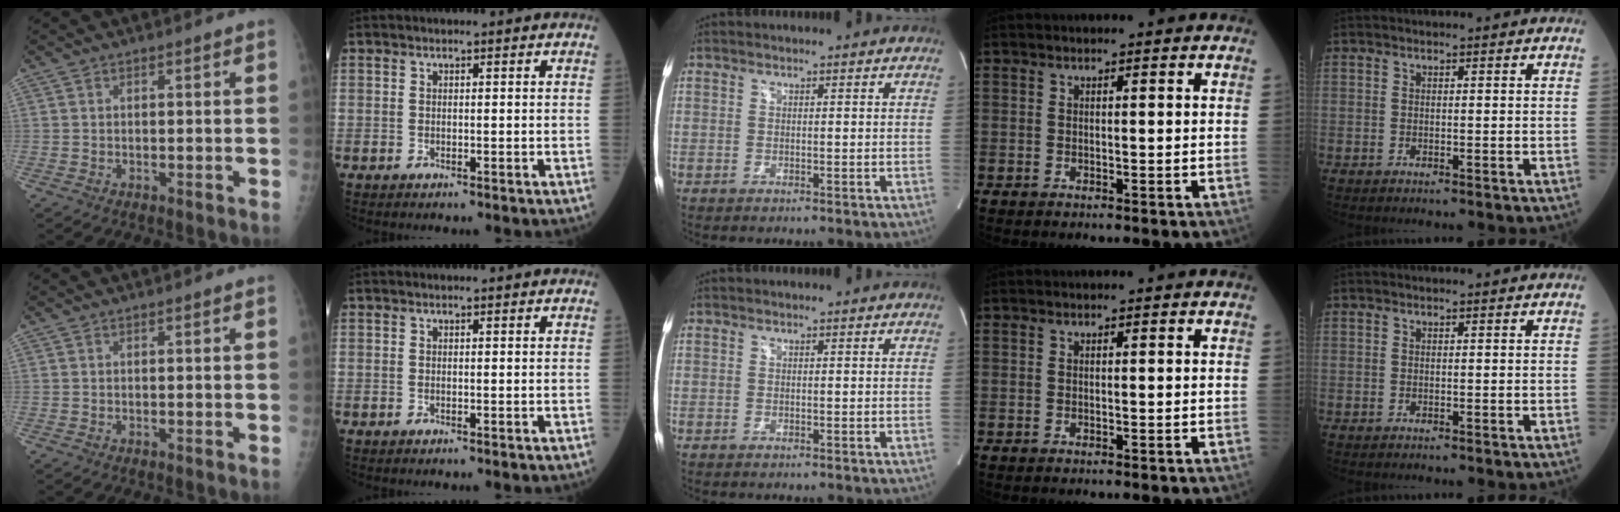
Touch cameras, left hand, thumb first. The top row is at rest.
{}